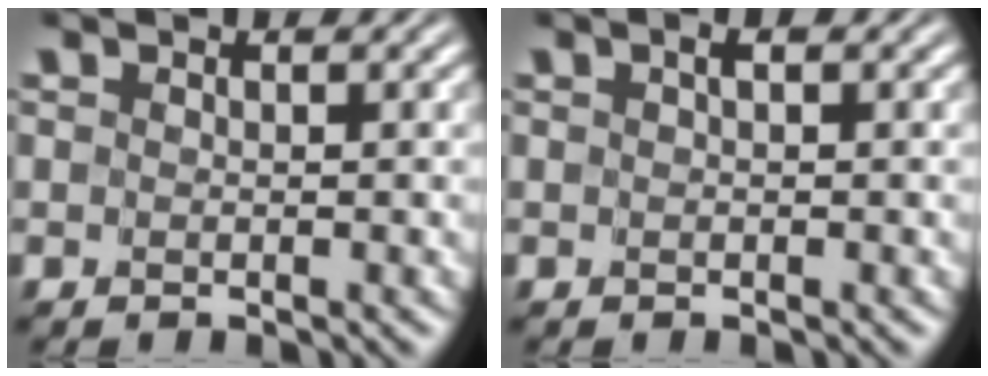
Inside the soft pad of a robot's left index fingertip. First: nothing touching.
{"total": 0.7, "force": [0.2, 0.2, 0.6], "torque": [-0.009, 0.003, 0.003]}